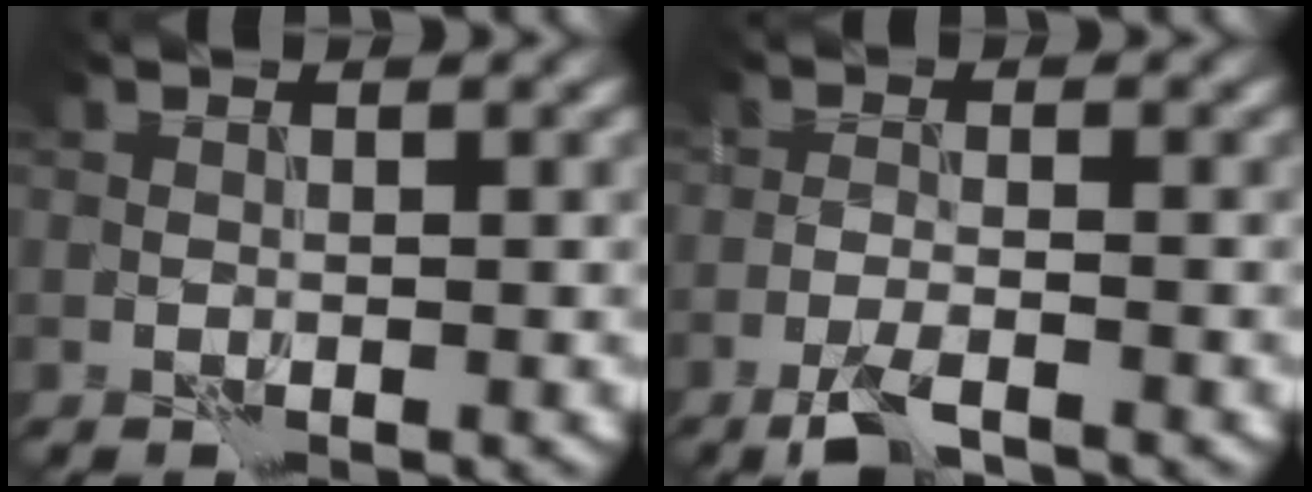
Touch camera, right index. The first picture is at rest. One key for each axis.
{"total": 3.1, "fx": -2.3, "fy": 0.7, "fz": 2.0, "tx": -0.047, "ty": -0.002, "tz": -0.051}